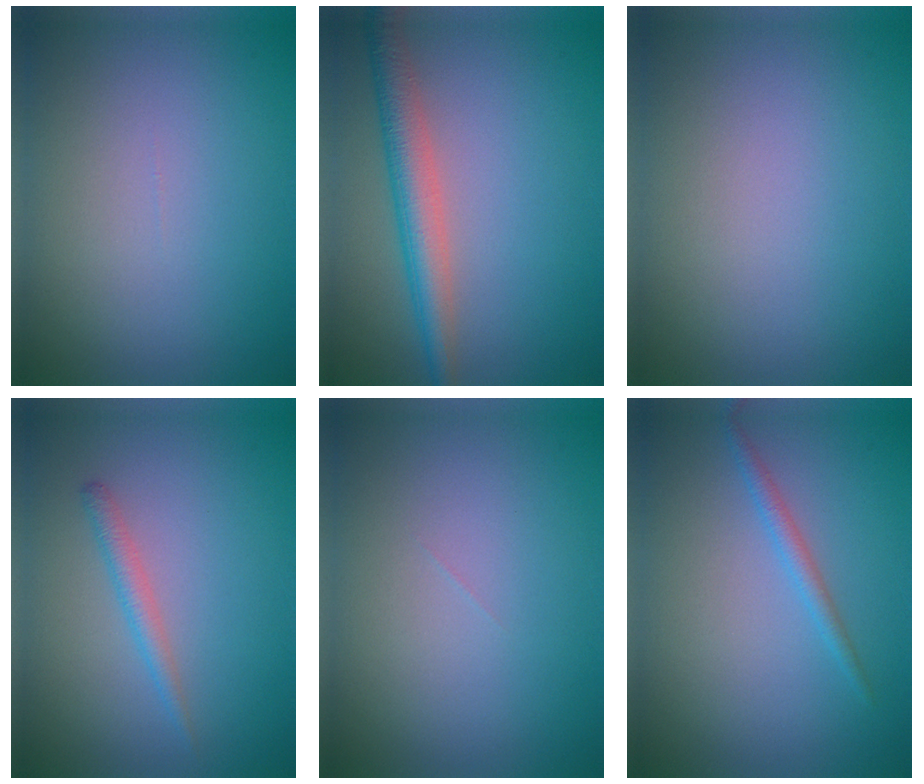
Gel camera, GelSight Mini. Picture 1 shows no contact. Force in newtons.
{"total": 4.2, "press": 4.2, "slide": 0.1}
{"total": 0.0}
{"total": 1.5, "press": 1.5, "slide": 0.0}
{"total": 0.0}
{"total": 1.4, "press": 1.4, "slide": 0.1}